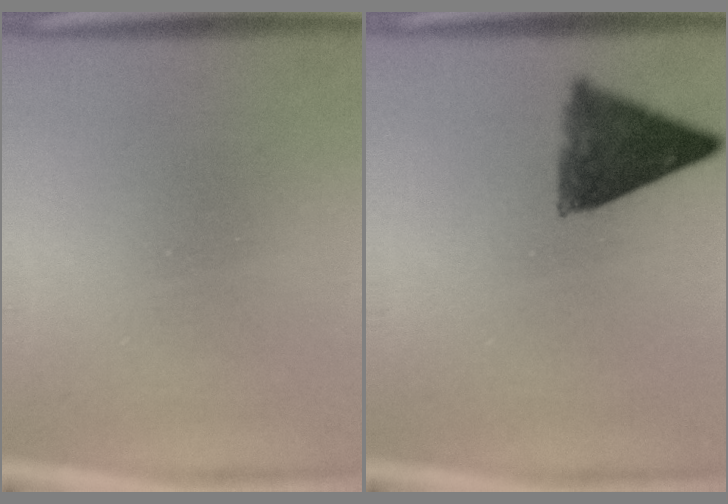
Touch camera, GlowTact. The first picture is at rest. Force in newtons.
{"total": 7.2}